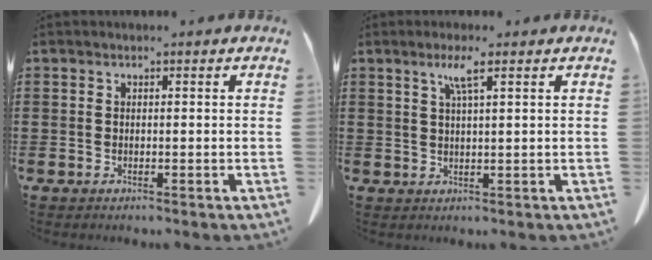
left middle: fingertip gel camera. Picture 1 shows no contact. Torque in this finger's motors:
{"motor_torque": [1.23, 0.67, 0.27, 0.08]}